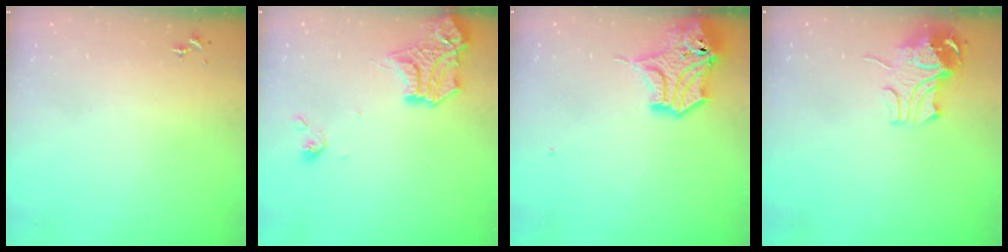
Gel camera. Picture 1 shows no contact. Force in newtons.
{"total": 15.8, "press": 15.8, "slide": 1.5}
{"total": 14.8, "press": 14.7, "slide": 2.2}
{"total": 9.8, "press": 9.7, "slide": 1.2}